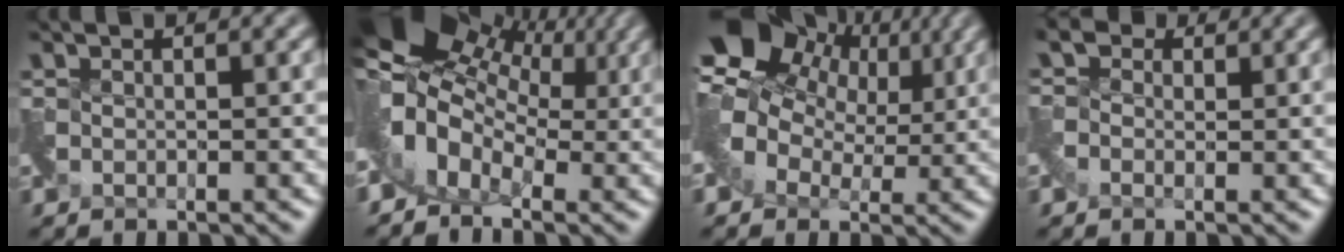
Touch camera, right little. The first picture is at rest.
{"total": 8.6, "force": [2.0, 5.5, 6.2], "torque": [-0.105, 0.009, 0.033]}
{"total": 9.4, "force": [4.1, 6.4, 5.7], "torque": [-0.113, 0.020, 0.064]}
{"total": 0.8, "force": [-0.2, 0.8, 0.0], "torque": [-0.010, 0.005, -0.012]}